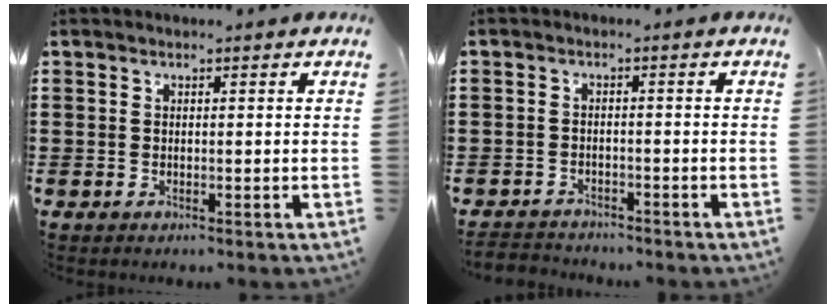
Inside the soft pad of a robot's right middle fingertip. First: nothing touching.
{"total": 2.4, "force": [-2.4, 0.4, -0.2], "torque": [-0.003, -0.002, -0.054]}